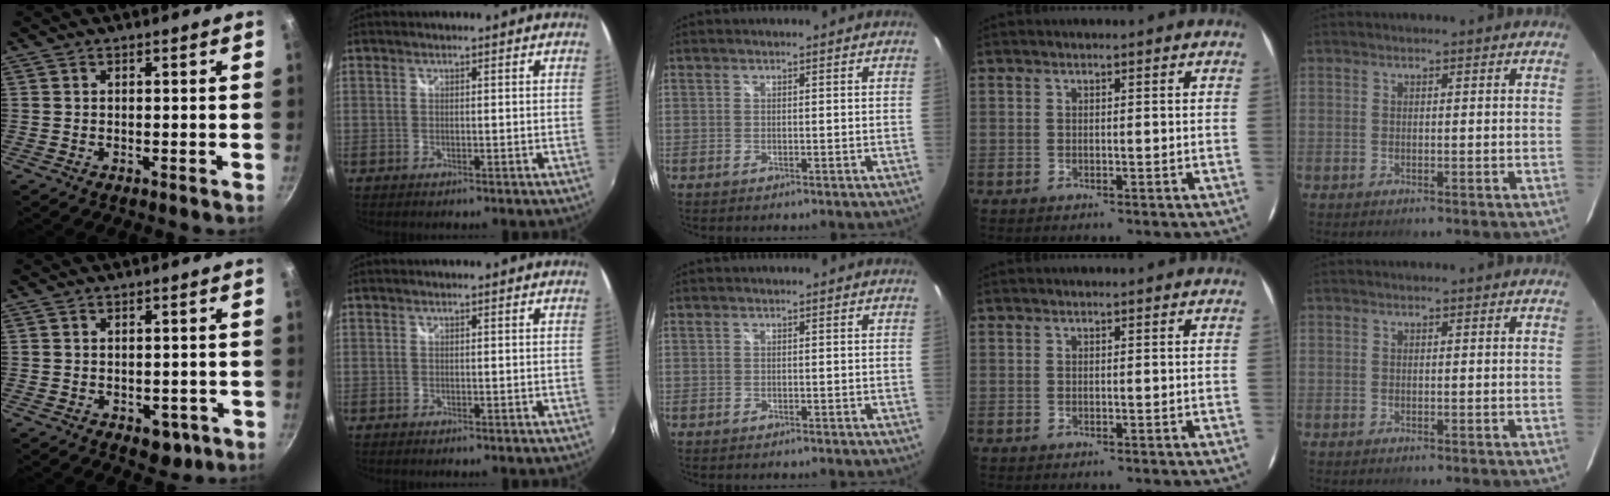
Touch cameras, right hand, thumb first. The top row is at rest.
{"thumb": {"total": 4.7, "force": [-1.8, 3.1, 3.0], "torque": [-0.012, 0.016, -0.010]}}